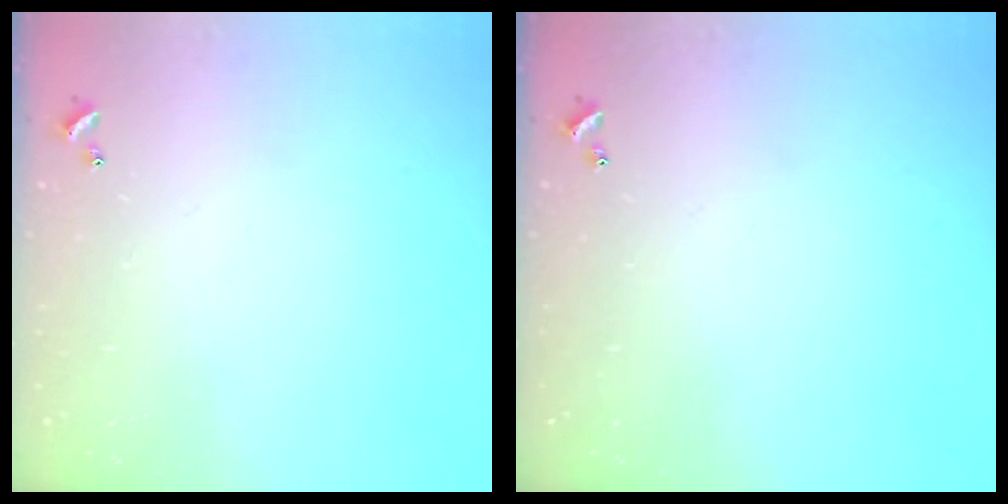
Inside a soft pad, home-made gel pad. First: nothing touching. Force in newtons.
{"total": 0.0}